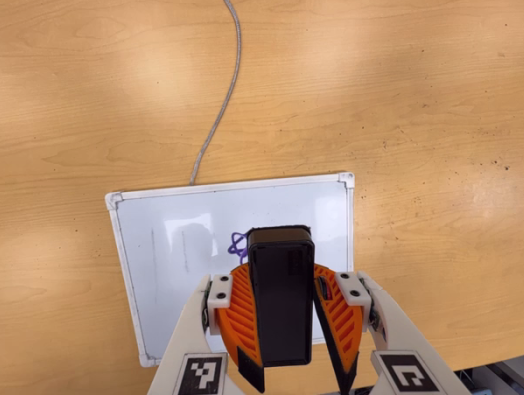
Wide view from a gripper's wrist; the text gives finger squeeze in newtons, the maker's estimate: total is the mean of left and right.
{"total": 9.5, "left": 10.1, "right": 8.9}